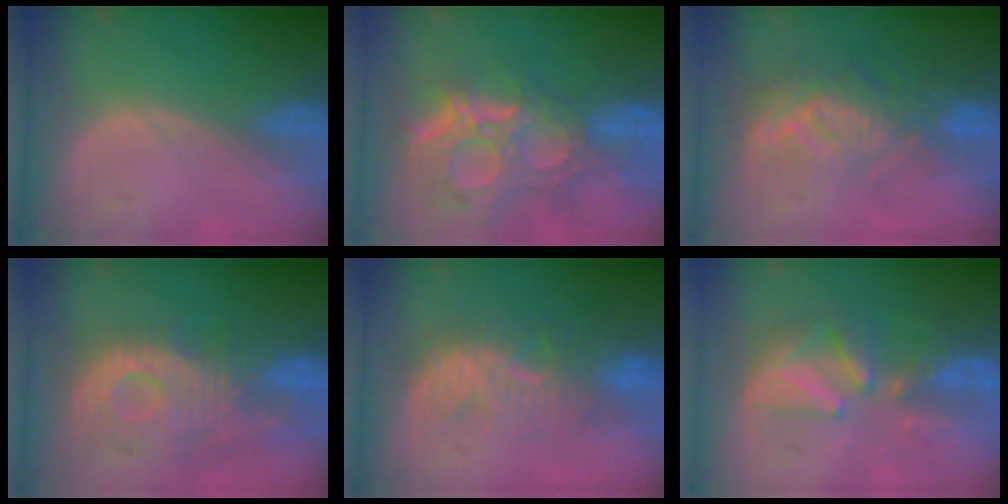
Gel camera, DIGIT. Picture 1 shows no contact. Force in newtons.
{"total": 13.3, "press": 11.4, "slide": 6.9}
{"total": 9.4, "press": 8.6, "slide": 3.9}
{"total": 11.2, "press": 10.3, "slide": 4.5}
{"total": 8.3, "press": 7.9, "slide": 2.5}
{"total": 8.1, "press": 7.9, "slide": 1.9}